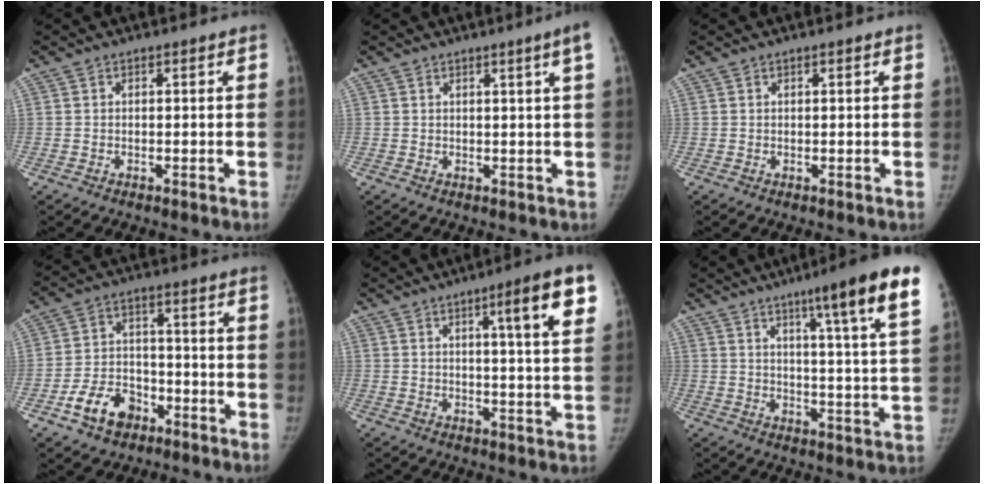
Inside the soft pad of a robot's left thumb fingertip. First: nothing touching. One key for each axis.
{"total": 3.4, "fx": 1.6, "fy": -1.0, "fz": 2.8, "tx": -0.036, "ty": -0.006, "tz": 0.025}
{"total": 0.0}
{"total": 9.5, "fx": -5.4, "fy": 6.5, "fz": 4.3, "tx": -0.052, "ty": 0.036, "tz": -0.091}
{"total": 11.4, "fx": 5.1, "fy": 0.8, "fz": 10.1, "tx": -0.131, "ty": -0.017, "tz": 0.065}
{"total": 17.5, "fx": 10.4, "fy": 0.8, "fz": 14.1, "tx": -0.181, "ty": -0.042, "tz": 0.130}